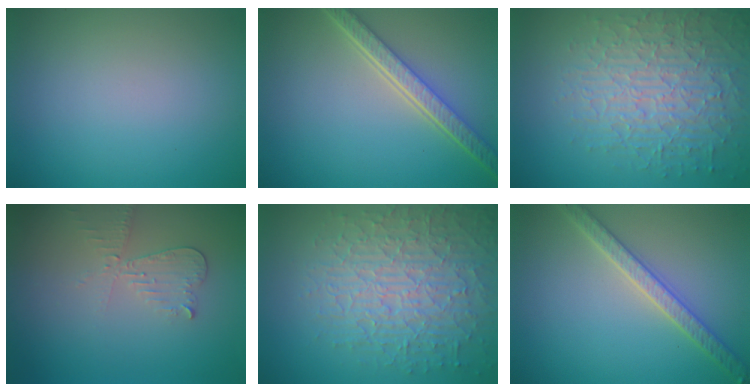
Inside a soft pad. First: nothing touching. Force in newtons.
{"total": 5.0, "press": 3.7, "slide": 3.3}
{"total": 6.9, "press": 5.2, "slide": 4.6}
{"total": 2.2, "press": 2.2, "slide": 0.2}
{"total": 8.2, "press": 5.9, "slide": 5.7}
{"total": 3.8, "press": 3.7, "slide": 0.8}